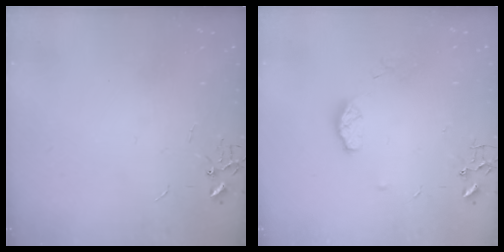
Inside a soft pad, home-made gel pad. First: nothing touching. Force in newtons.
{"total": 6.7, "press": 6.7, "slide": 0.5}